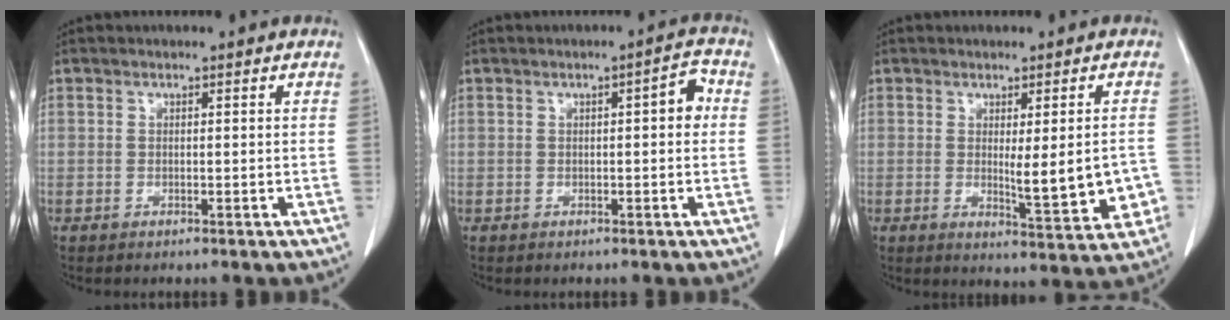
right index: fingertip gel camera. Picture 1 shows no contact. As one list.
[{"total": 3.1, "force": [0.3, 0.8, 2.9], "torque": [-0.037, 0.013, 0.002]}, {"total": 8.4, "force": [-1.0, 1.7, 8.1], "torque": [-0.102, -0.014, -0.006]}]